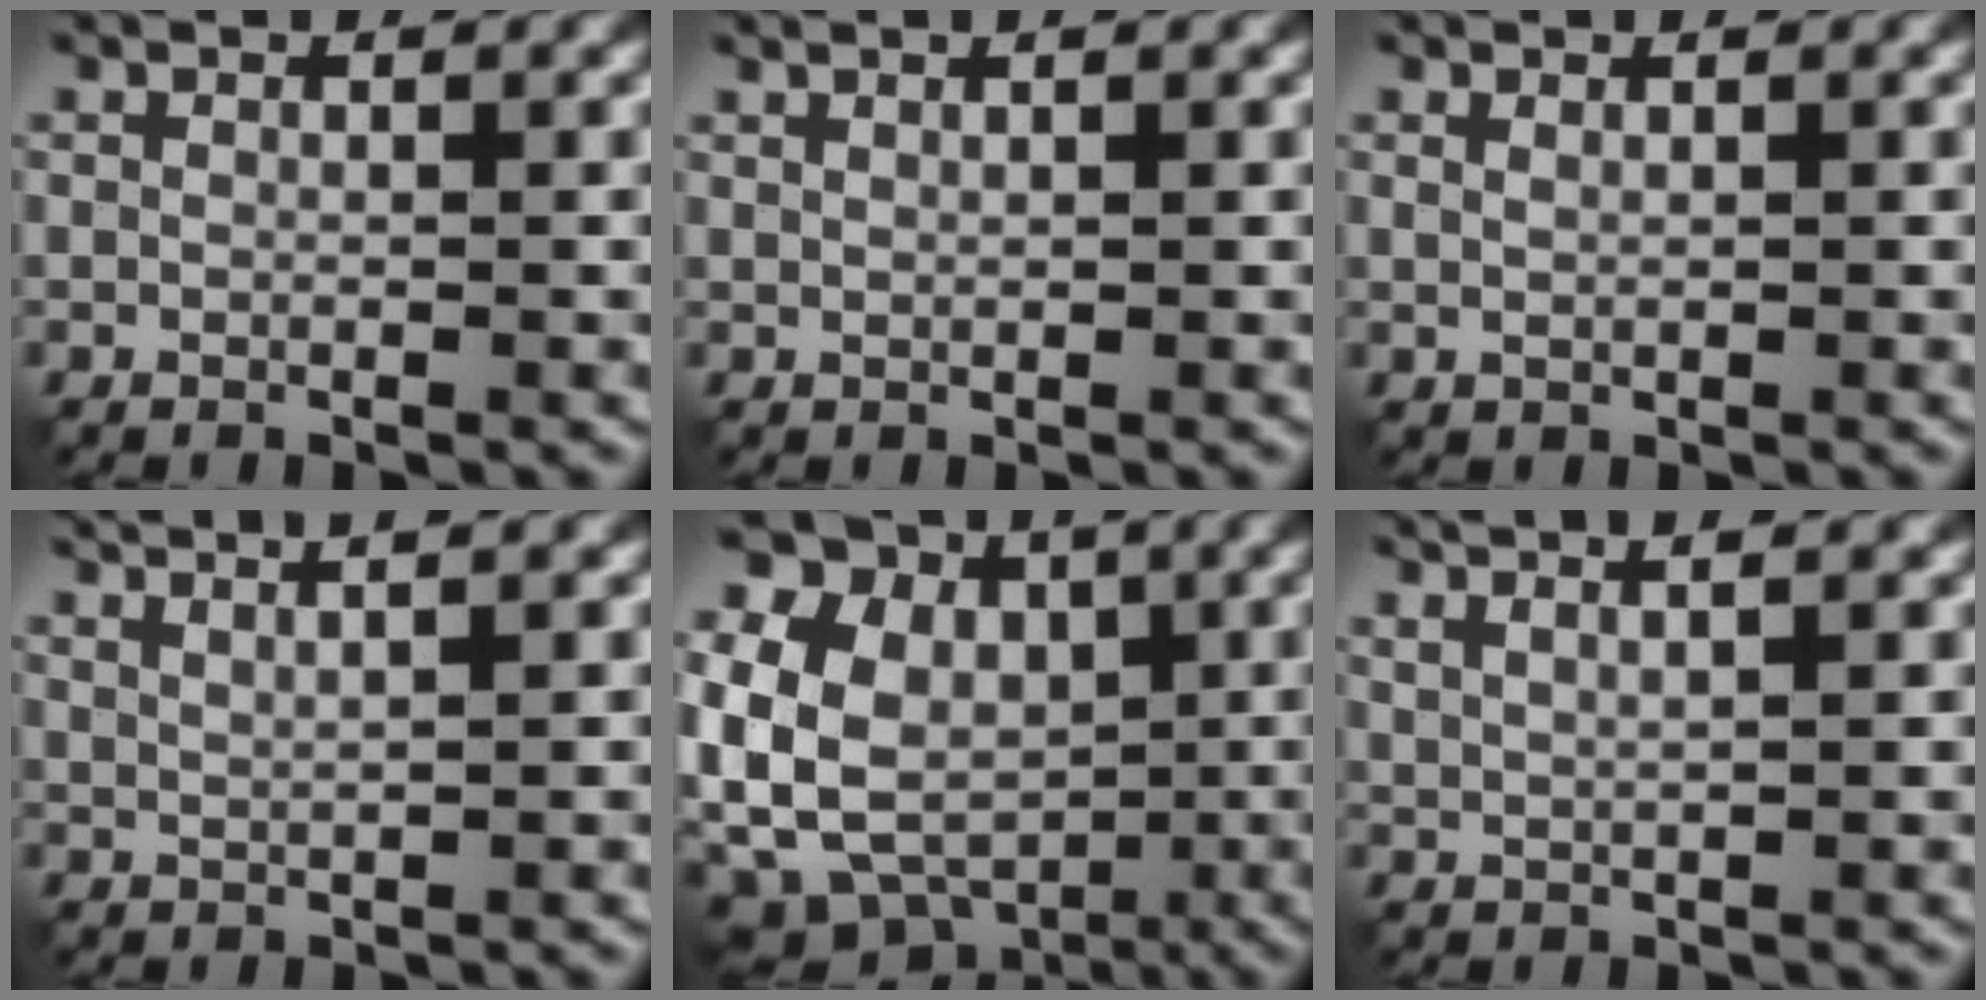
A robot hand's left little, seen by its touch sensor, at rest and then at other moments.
{"total": 1.1, "force": [0.8, 0.3, 0.7], "torque": [-0.007, 0.002, 0.004]}
{"total": 0.5, "force": [0.3, 0.1, 0.4], "torque": [-0.011, -0.004, 0.007]}
{"total": 4.2, "force": [3.1, 1.1, 2.6], "torque": [-0.028, 0.022, 0.023]}
{"total": 16.7, "force": [-0.6, 14.6, 8.1], "torque": [-0.217, 0.015, -0.030]}
{"total": 5.0, "force": [3.4, 1.6, 3.4], "torque": [-0.044, 0.029, 0.032]}